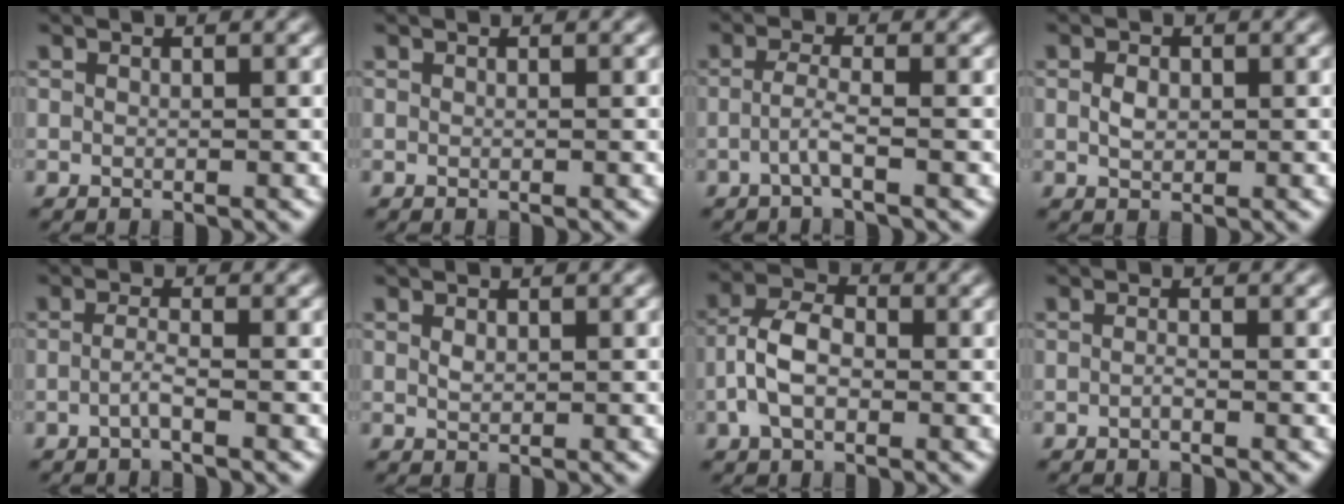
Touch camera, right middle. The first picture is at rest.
{"total": 0.0}
{"total": 1.9, "force": [-0.9, 0.2, 1.7], "torque": [-0.038, 0.006, -0.024]}
{"total": 1.5, "force": [0.1, 1.1, 1.1], "torque": [-0.023, 0.000, 0.001]}
{"total": 1.4, "force": [-0.7, 0.1, 1.1], "torque": [-0.024, 0.005, -0.018]}
{"total": 0.8, "force": [0.2, 0.5, 0.5], "torque": [-0.015, 0.000, 0.006]}
{"total": 4.3, "force": [-1.2, 2.6, 3.2], "torque": [-0.069, 0.011, -0.029]}
{"total": 0.6, "force": [-0.4, 0.1, 0.5], "torque": [-0.011, 0.001, -0.008]}